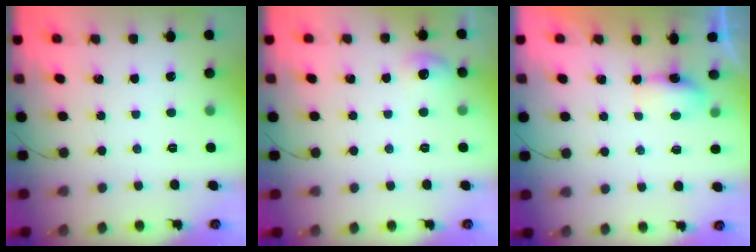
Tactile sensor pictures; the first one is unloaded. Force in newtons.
{"total": 6.4, "press": 5.8, "slide": 2.7}
{"total": 3.9, "press": 3.7, "slide": 1.3}